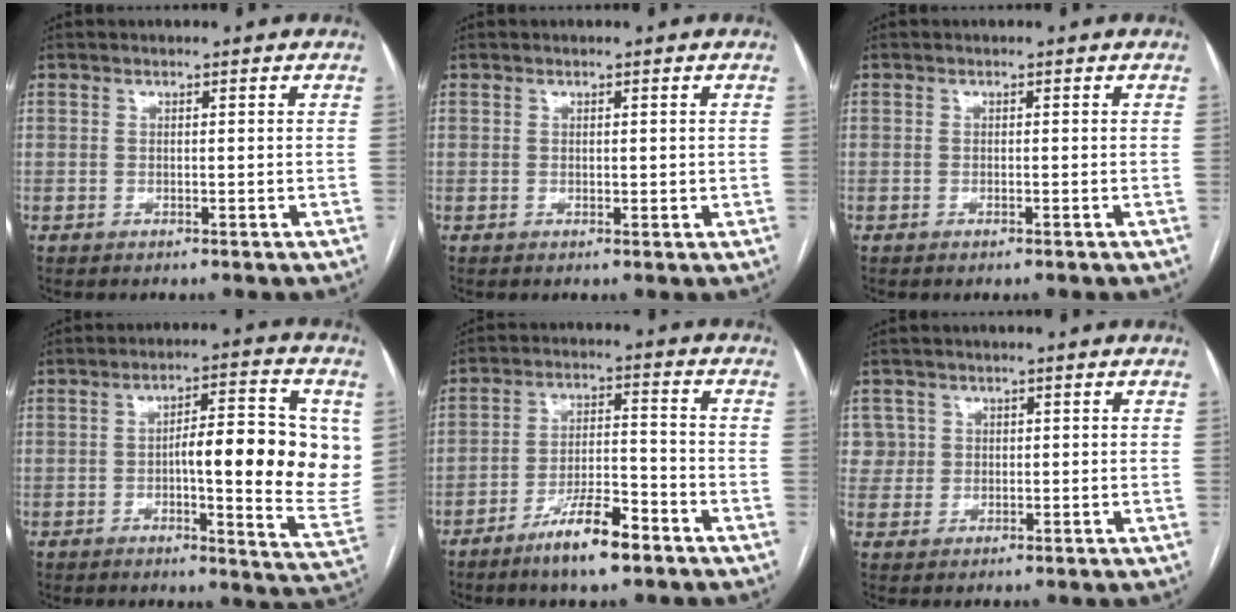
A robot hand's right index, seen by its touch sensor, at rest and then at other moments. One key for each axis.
{"total": 1.2, "fx": 0.3, "fy": 0.7, "fz": 0.9, "tx": -0.012, "ty": -0.004, "tz": 0.007}
{"total": 0.5, "fx": -0.4, "fy": 0.0, "fz": 0.4, "tx": -0.008, "ty": -0.001, "tz": -0.005}
{"total": 16.2, "fx": 1.3, "fy": 3.5, "fz": 15.8, "tx": -0.193, "ty": 0.014, "tz": 0.019}
{"total": 9.2, "fx": -6.2, "fy": 1.9, "fz": 6.5, "tx": -0.118, "ty": 0.001, "tz": -0.107}
{"total": 3.6, "fx": 1.2, "fy": 3.3, "fz": -0.4, "tx": 0.029, "ty": 0.008, "tz": 0.019}